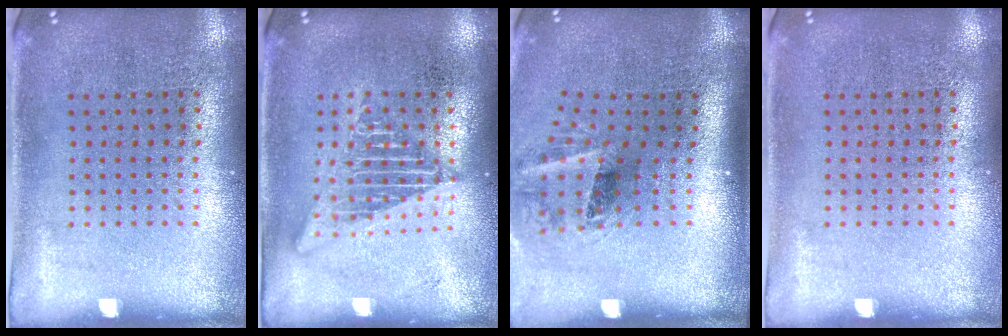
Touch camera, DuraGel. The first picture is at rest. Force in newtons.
{"total": 2.4, "press": 2.4, "slide": 0.2}
{"total": 1.6, "press": 1.2, "slide": 1.0}
{"total": 0.0}